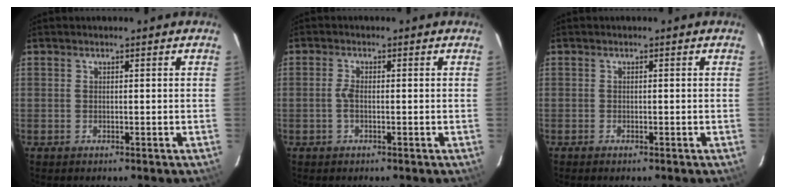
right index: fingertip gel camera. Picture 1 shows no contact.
{"total": 1.9, "force": [-0.5, 0.6, 1.7], "torque": [-0.038, 0.003, -0.011]}
{"total": 0.7, "force": [-0.6, 0.2, 0.3], "torque": [-0.008, -0.001, -0.011]}